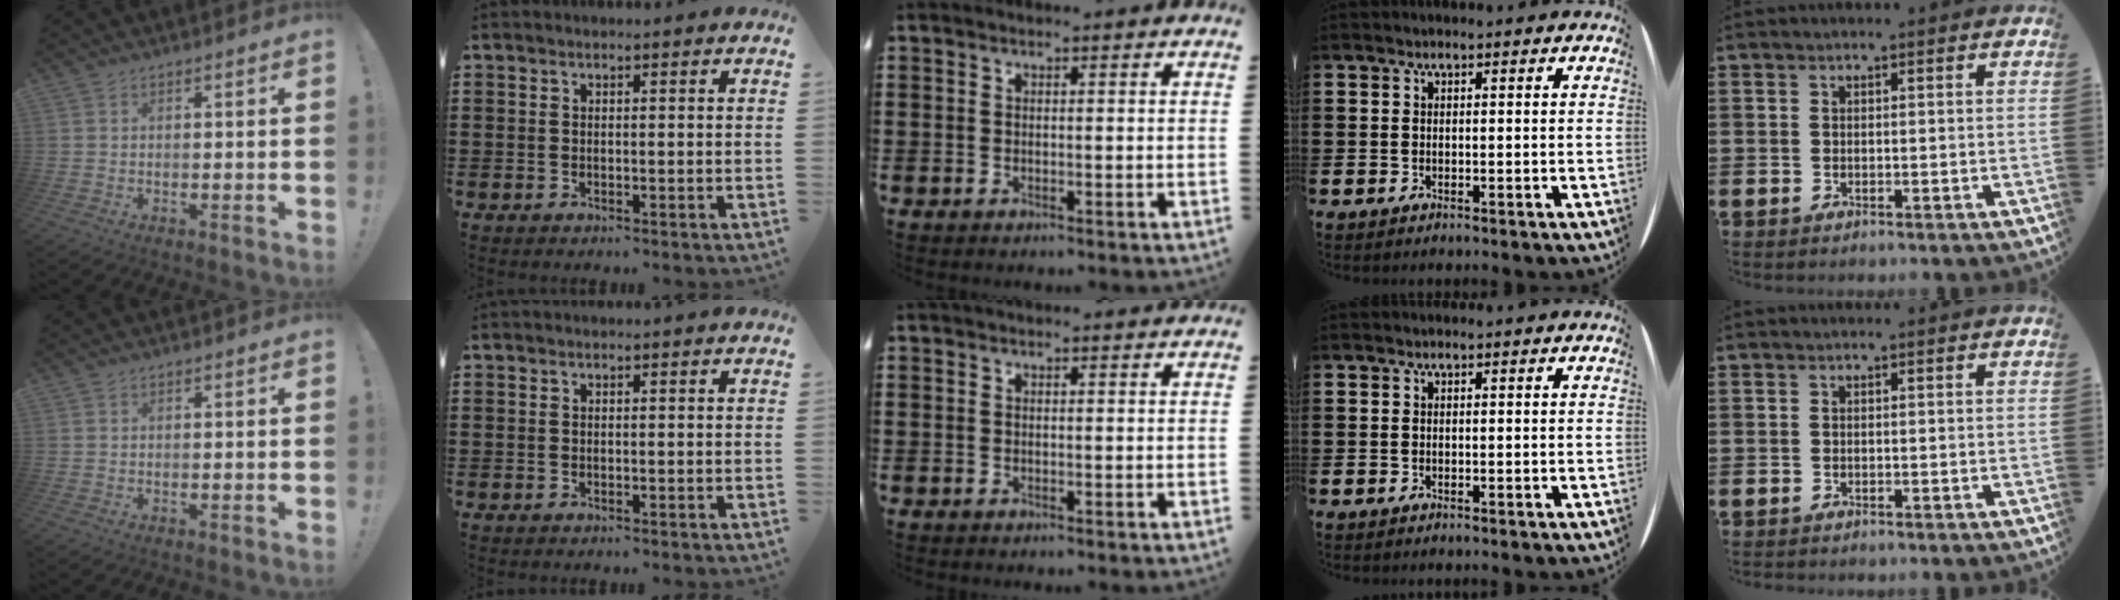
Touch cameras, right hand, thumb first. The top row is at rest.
{}